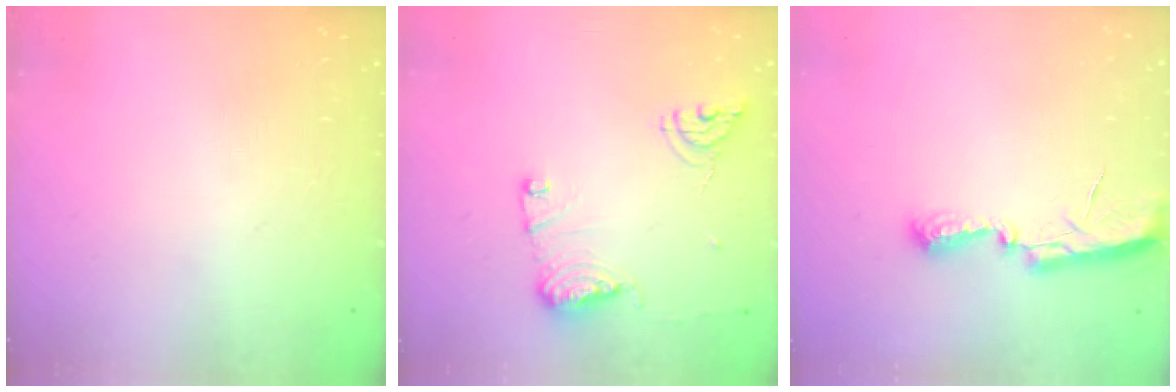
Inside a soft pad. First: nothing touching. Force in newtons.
{"total": 10.1, "press": 10.1, "slide": 0.8}
{"total": 7.0, "press": 7.0, "slide": 0.5}